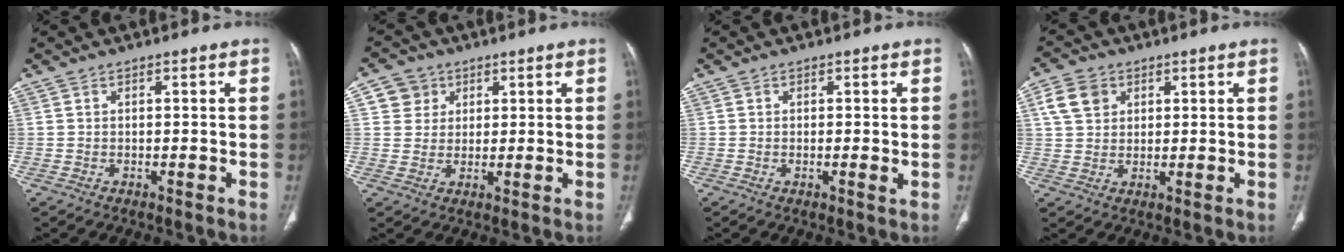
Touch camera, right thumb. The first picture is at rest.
{"total": 5.0, "force": [2.0, 4.6, 0.7], "torque": [0.013, -0.004, 0.031]}
{"total": 1.3, "force": [0.1, 0.2, 1.3], "torque": [-0.023, -0.004, -0.001]}
{"total": 6.5, "force": [2.7, 5.1, 3.1], "torque": [-0.039, -0.001, 0.051]}